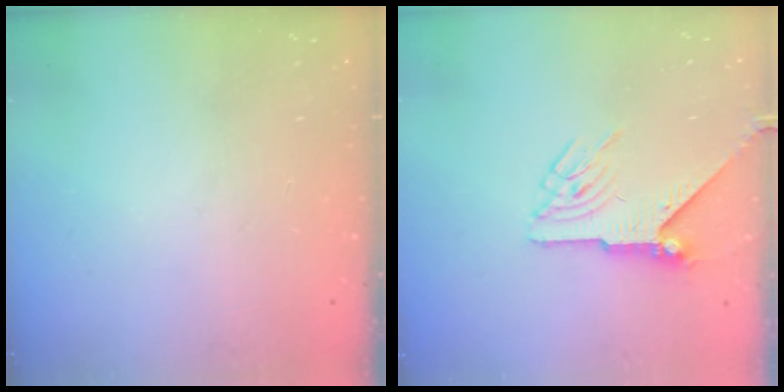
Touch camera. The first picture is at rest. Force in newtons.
{"total": 6.1, "press": 6.1, "slide": 0.5}